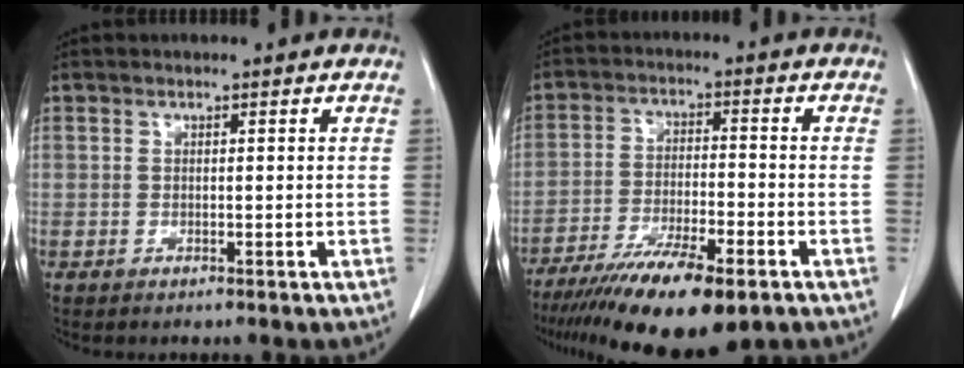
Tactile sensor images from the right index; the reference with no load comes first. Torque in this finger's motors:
{"motor_torque": [1.19, -0.95, 1.00, 0.21]}